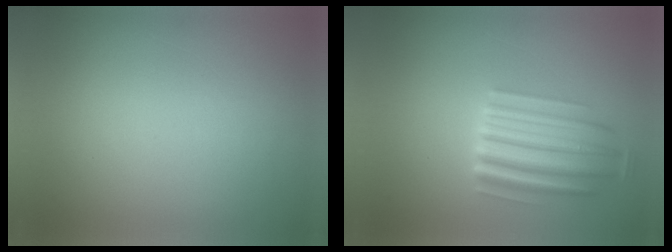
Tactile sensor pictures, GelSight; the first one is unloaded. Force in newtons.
{"total": 5.5}